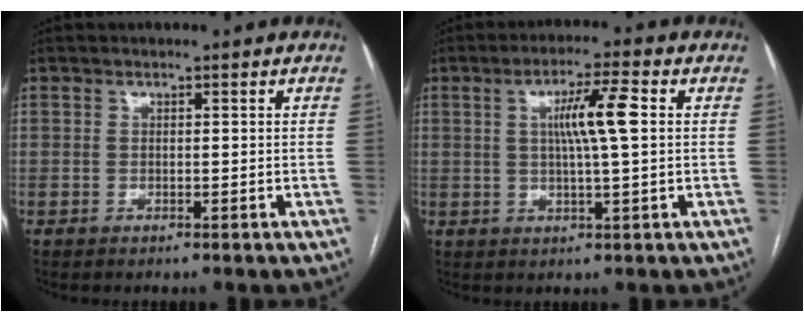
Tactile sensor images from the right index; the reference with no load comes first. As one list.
[{"total": 7.1, "force": [1.3, 0.1, 7.0], "torque": [-0.124, 0.005, 0.021]}]